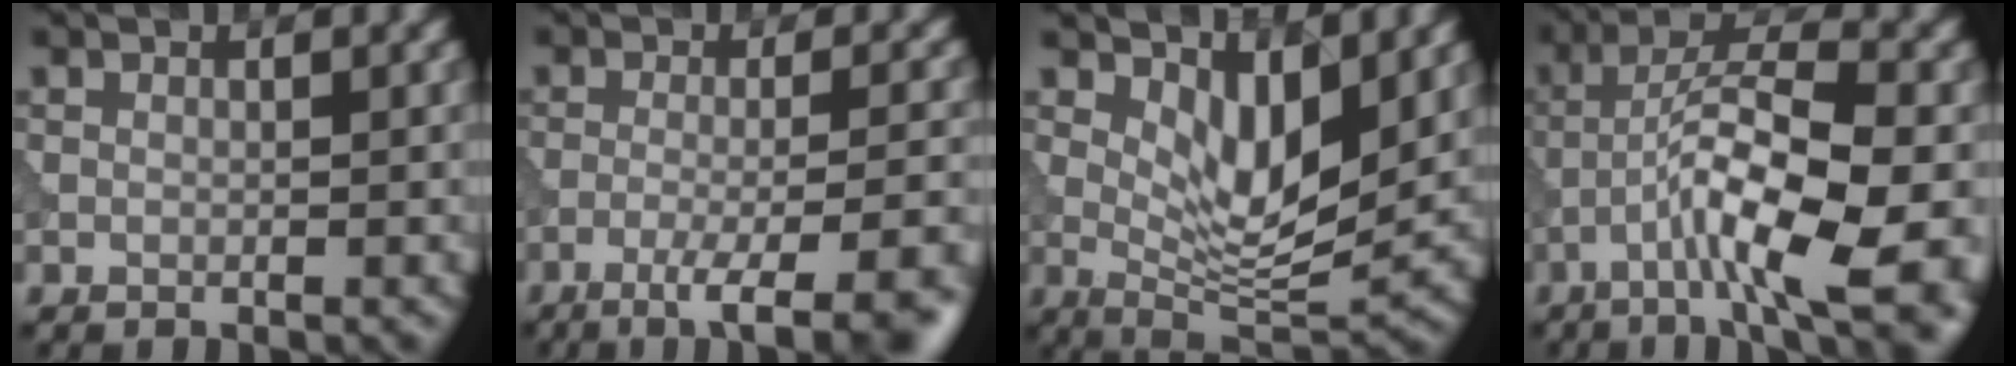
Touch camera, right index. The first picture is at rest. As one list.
[{"total": 8.9, "force": [-5.5, 2.2, 6.6], "torque": [-0.076, -0.009, -0.071]}, {"total": 5.7, "force": [1.9, 2.3, 4.9], "torque": [-0.078, -0.021, 0.036]}, {"total": 11.8, "force": [-5.2, 2.8, 10.2], "torque": [-0.175, 0.003, -0.084]}]